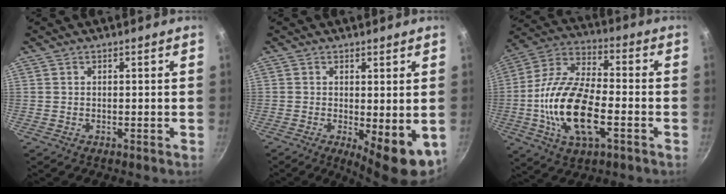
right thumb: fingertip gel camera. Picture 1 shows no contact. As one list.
[{"total": 8.4, "force": [-1.2, 3.1, 7.8], "torque": [-0.089, -0.004, -0.005]}, {"total": 19.0, "force": [-4.4, 9.0, 16.2], "torque": [-0.304, 0.028, -0.094]}]